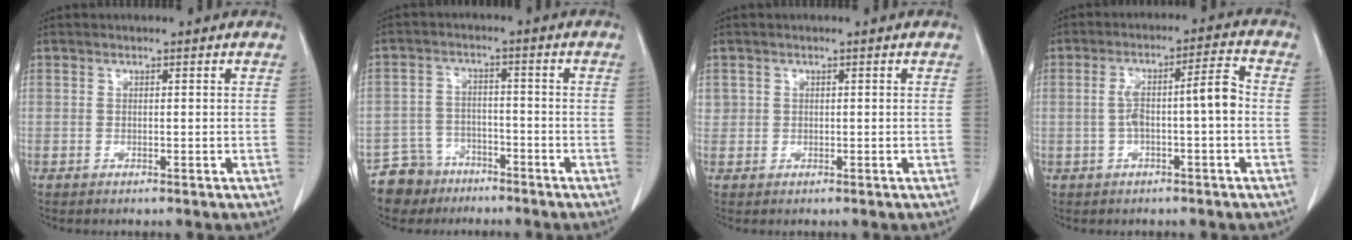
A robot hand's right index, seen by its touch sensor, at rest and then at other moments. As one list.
[{"total": 6.1, "force": [-4.6, 4.1, -0.2], "torque": [0.005, 0.003, -0.082]}, {"total": 1.4, "force": [0.4, 1.3, 0.2], "torque": [0.008, 0.008, 0.006]}, {"total": 7.2, "force": [-0.8, 0.9, 7.1], "torque": [-0.127, 0.031, -0.010]}]